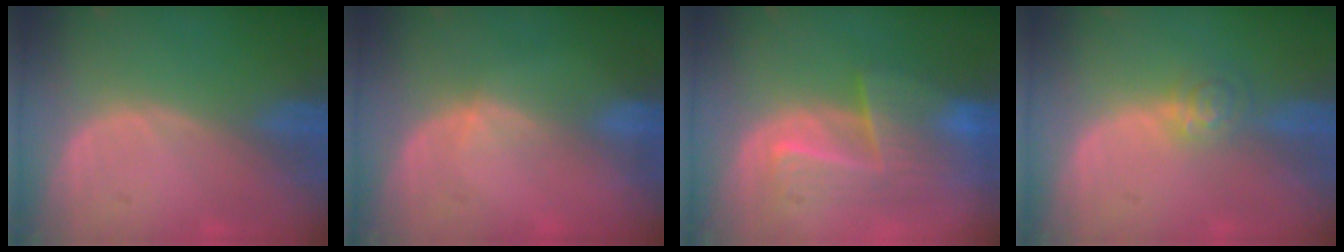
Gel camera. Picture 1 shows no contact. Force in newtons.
{"total": 2.1, "press": 1.7, "slide": 1.2}
{"total": 7.3, "press": 7.3, "slide": 0.8}
{"total": 4.1, "press": 3.7, "slide": 1.7}